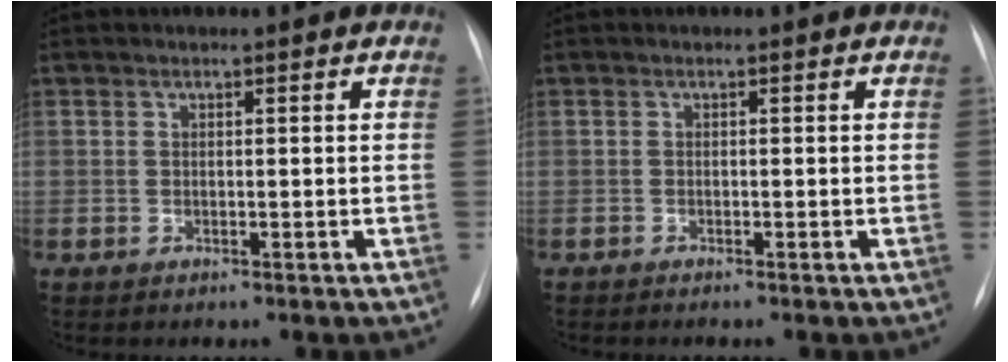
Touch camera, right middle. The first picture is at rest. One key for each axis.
{"total": 0.9, "fx": -0.8, "fy": 0.1, "fz": 0.3, "tx": -0.005, "ty": -0.001, "tz": -0.012}